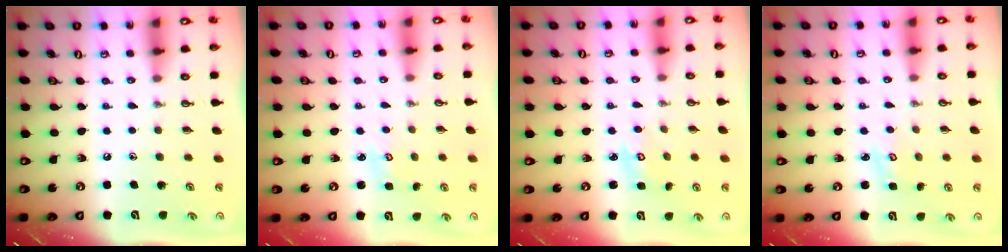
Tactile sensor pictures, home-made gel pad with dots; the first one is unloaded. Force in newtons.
{"total": 1.8, "press": 1.8, "slide": 0.2}
{"total": 3.4, "press": 3.4, "slide": 0.5}
{"total": 2.1, "press": 2.1, "slide": 0.2}